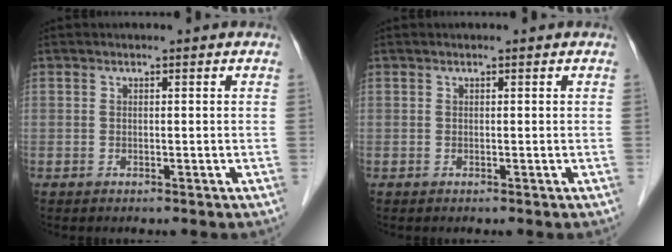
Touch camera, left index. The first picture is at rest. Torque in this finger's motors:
{"motor_torque": [0.00, 0.00, 0.00, 0.00]}